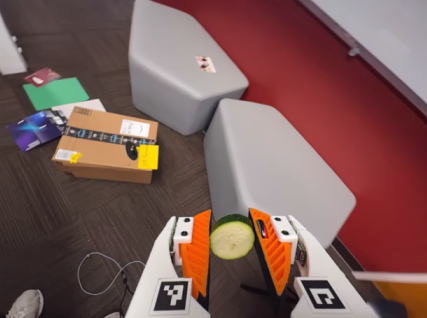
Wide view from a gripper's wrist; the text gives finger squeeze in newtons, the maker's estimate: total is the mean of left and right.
{"total": 9.2, "left": 9.4, "right": 9.1}